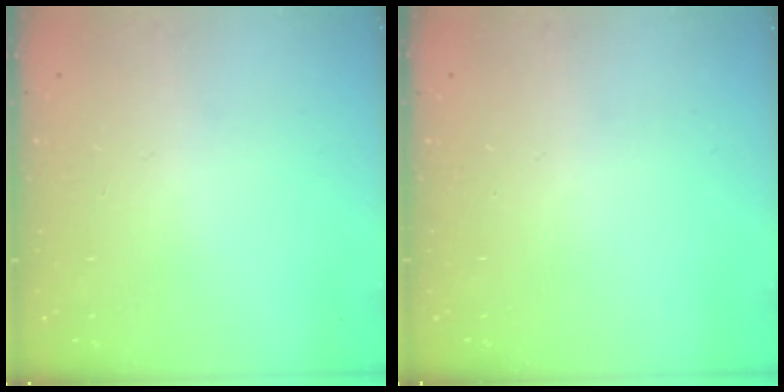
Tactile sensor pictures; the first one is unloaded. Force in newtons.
{"total": 0.0}